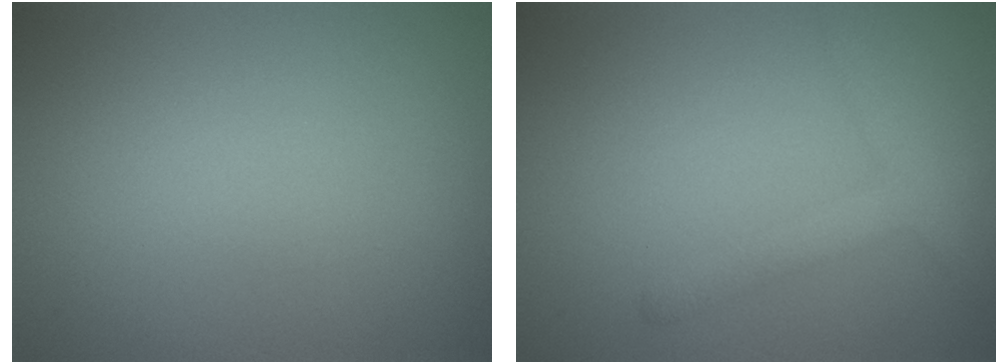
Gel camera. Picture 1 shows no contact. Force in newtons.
{"total": 2.5, "press": 2.5, "slide": 0.1}